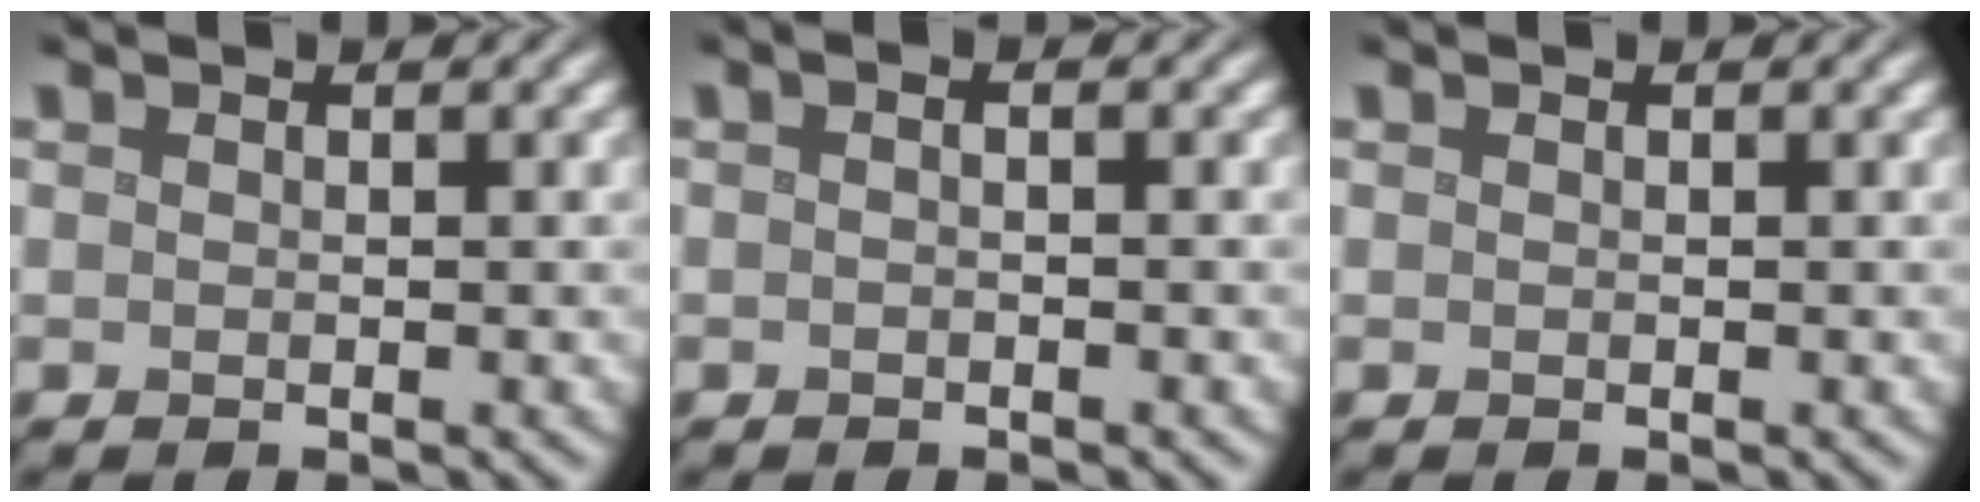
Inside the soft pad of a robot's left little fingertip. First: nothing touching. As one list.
[{"total": 1.0, "force": [-0.1, 0.2, 1.0], "torque": [-0.013, -0.005, -0.009]}, {"total": 0.0}]